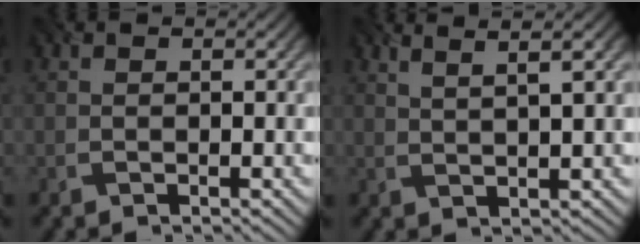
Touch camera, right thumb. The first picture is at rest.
{"total": 5.1, "force": [2.9, 0.8, 4.1], "torque": [-0.062, 0.018, 0.041]}